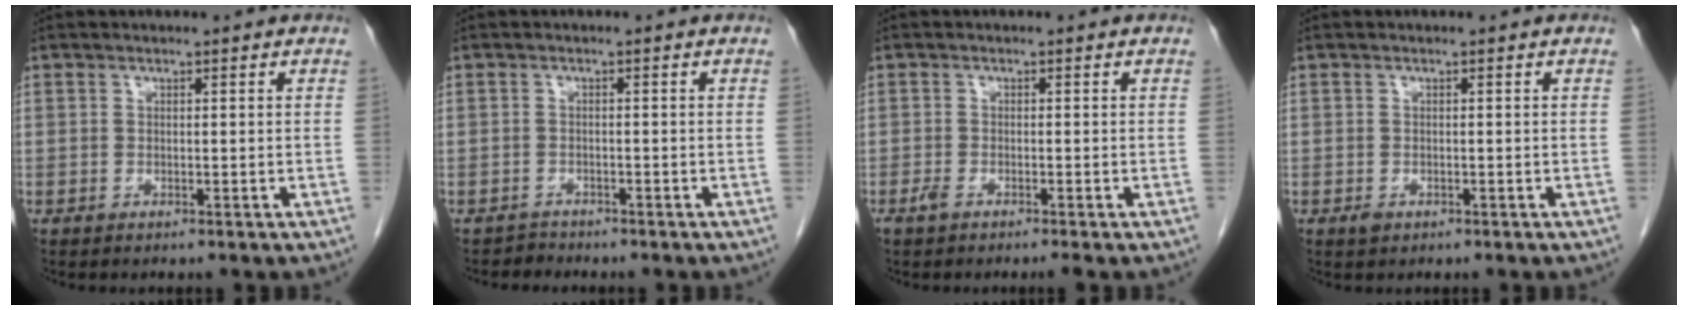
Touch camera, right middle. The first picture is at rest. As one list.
[{"total": 1.2, "force": [-0.9, 0.1, -0.7], "torque": [0.012, -0.005, -0.019]}, {"total": 1.5, "force": [-1.1, -0.1, 1.0], "torque": [-0.027, -0.005, -0.024]}, {"total": 0.7, "force": [-0.3, 0.5, 0.4], "torque": [-0.009, 0.000, -0.001]}]